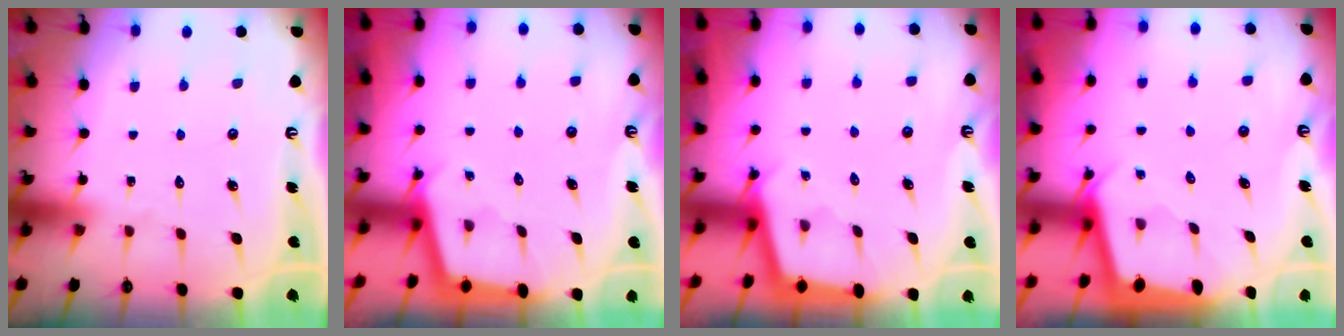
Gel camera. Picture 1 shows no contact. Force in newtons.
{"total": 2.2, "press": 2.2, "slide": 0.2}
{"total": 2.4, "press": 2.4, "slide": 0.2}
{"total": 2.0, "press": 1.9, "slide": 0.2}